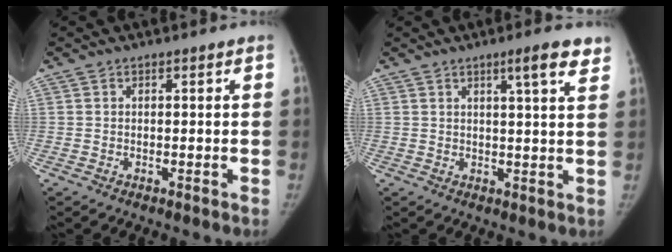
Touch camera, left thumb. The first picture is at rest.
{"total": 6.2, "force": [3.8, 0.6, 4.8], "torque": [-0.059, -0.019, 0.052]}